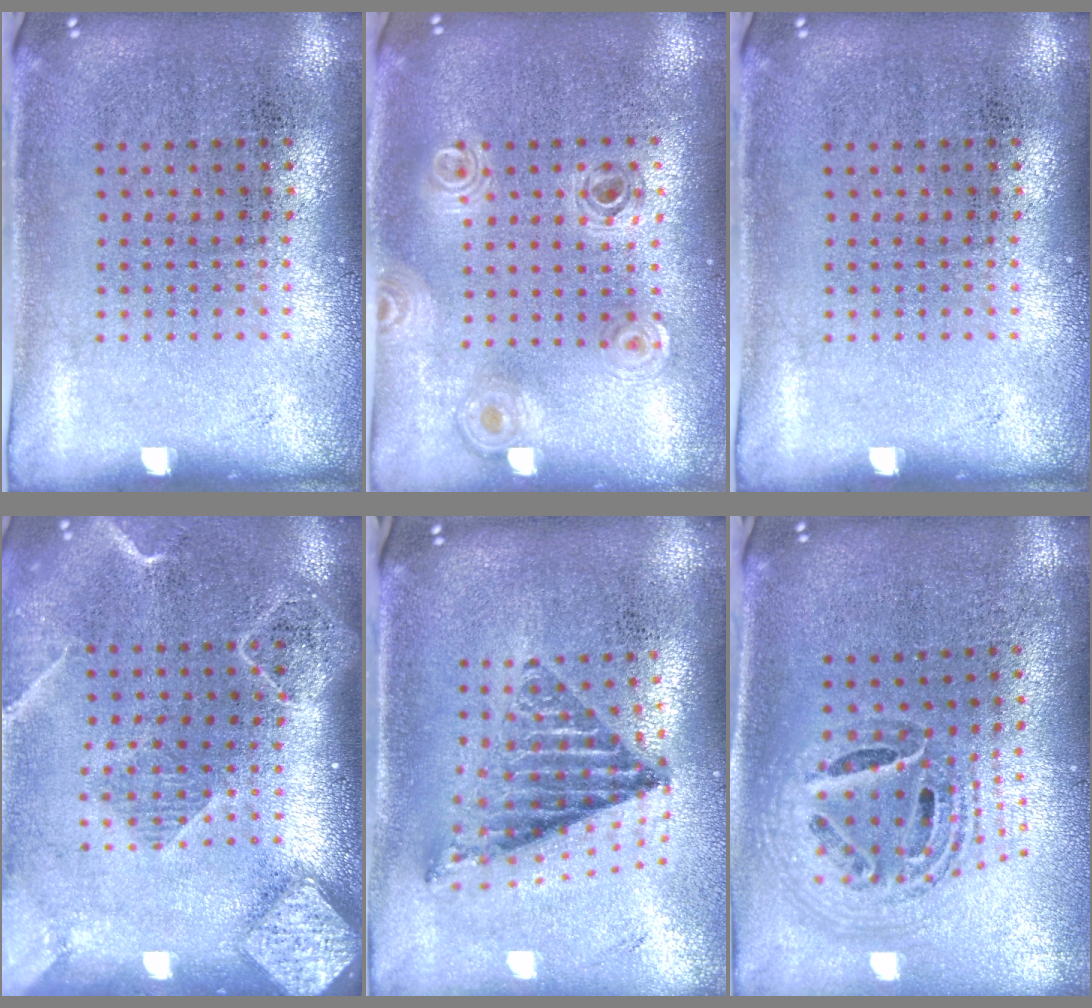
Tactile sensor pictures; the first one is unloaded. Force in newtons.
{"total": 0.8, "press": 0.8, "slide": 0.2}
{"total": 0.0}
{"total": 2.4, "press": 2.0, "slide": 1.2}
{"total": 1.3, "press": 1.2, "slide": 0.6}
{"total": 1.5, "press": 1.3, "slide": 0.7}